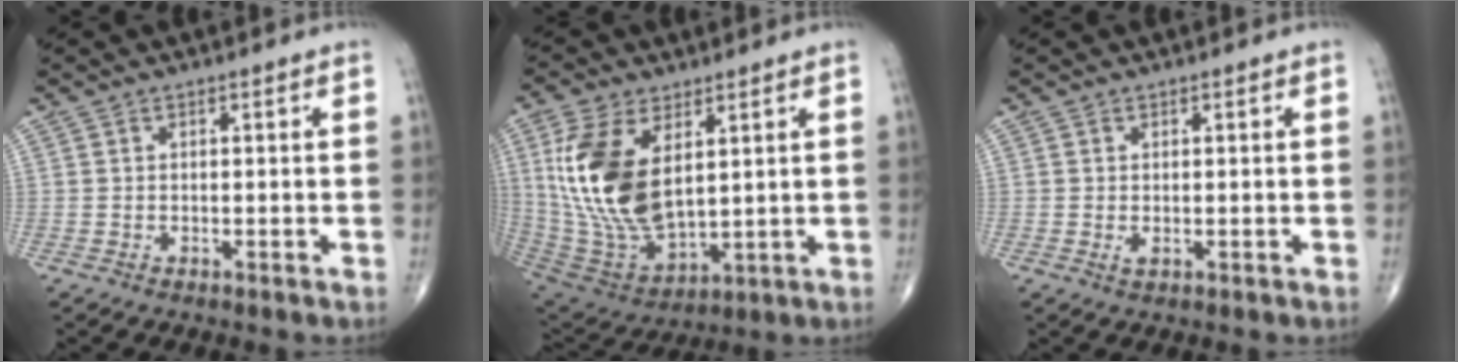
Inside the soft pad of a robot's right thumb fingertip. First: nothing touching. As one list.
[{"total": 18.6, "force": [4.6, 9.9, 15.0], "torque": [-0.296, -0.025, 0.103]}, {"total": 0.9, "force": [0.0, 0.5, 0.8], "torque": [-0.013, -0.003, 0.000]}]